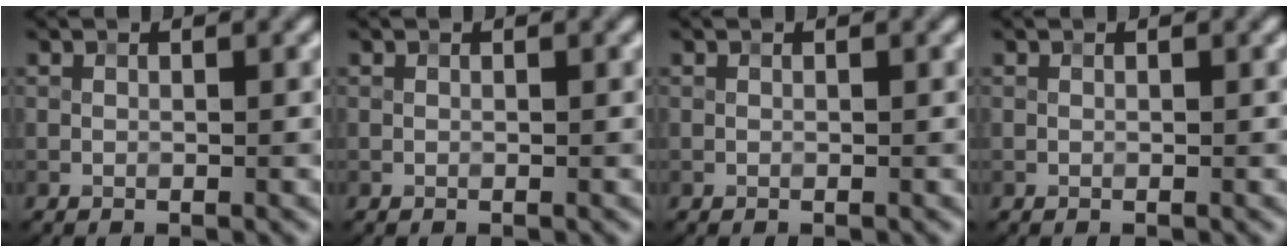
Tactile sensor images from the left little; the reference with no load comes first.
{"total": 0.0}
{"total": 0.0}
{"total": 0.0}